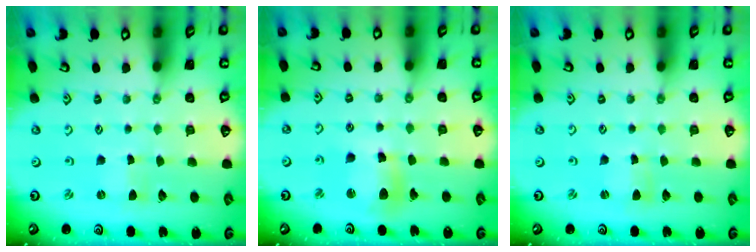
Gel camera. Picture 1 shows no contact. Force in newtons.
{"total": 11.2, "press": 11.2, "slide": 1.3}
{"total": 0.8, "press": 0.8, "slide": 0.1}